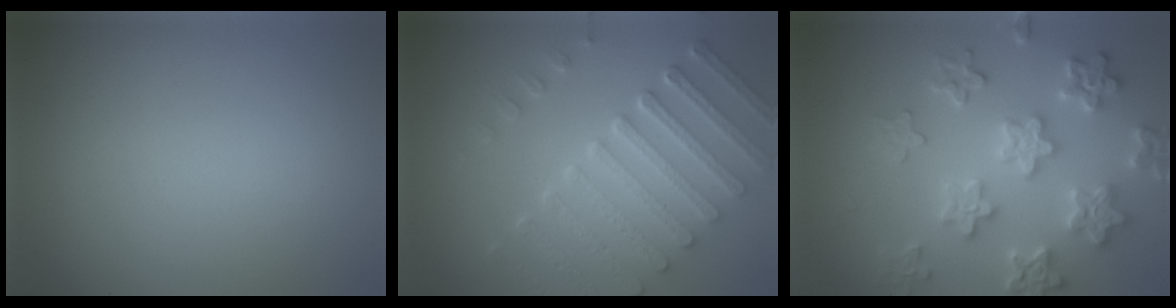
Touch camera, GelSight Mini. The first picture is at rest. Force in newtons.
{"total": 7.1, "press": 5.3, "slide": 4.8}
{"total": 6.1, "press": 6.0, "slide": 1.1}